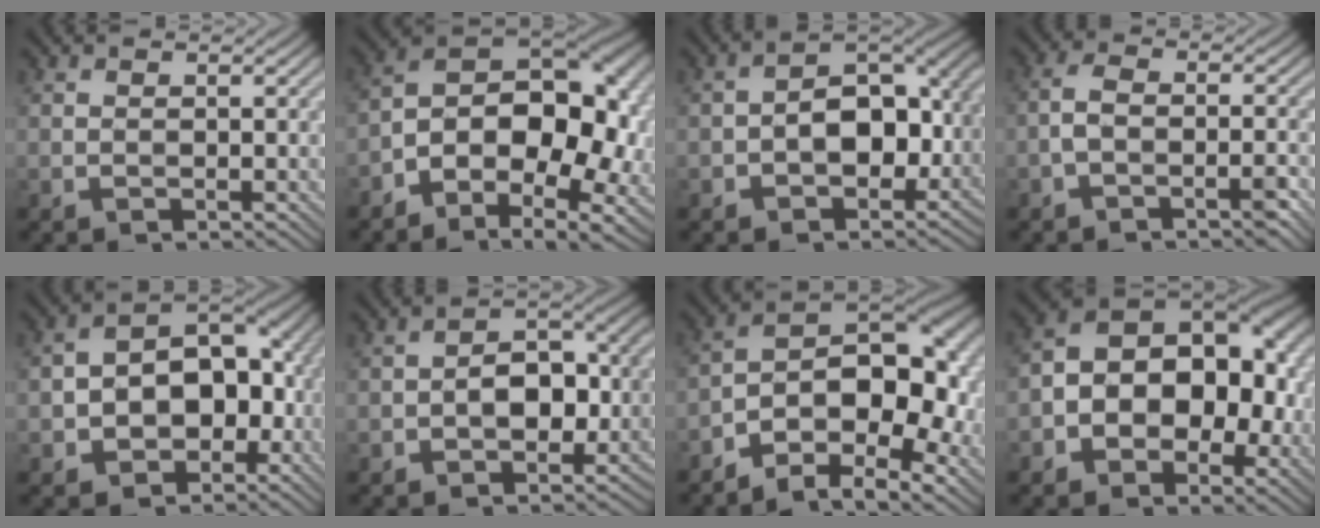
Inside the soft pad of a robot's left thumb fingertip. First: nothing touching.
{"total": 16.6, "force": [-4.2, 9.4, 13.0], "torque": [-0.214, -0.004, -0.061]}
{"total": 9.7, "force": [-2.5, 6.1, 7.2], "torque": [-0.101, -0.001, -0.049]}
{"total": 4.0, "force": [-2.0, 1.6, 3.0], "torque": [-0.058, 0.008, -0.044]}
{"total": 13.9, "force": [-2.4, 9.2, 10.1], "torque": [-0.154, -0.005, -0.042]}
{"total": 6.7, "force": [-2.1, 4.1, 4.8], "torque": [-0.060, 0.004, -0.041]}
{"total": 13.9, "force": [-5.5, 6.5, 11.0], "torque": [-0.163, -0.002, -0.100]}
{"total": 13.3, "force": [-1.4, 9.2, 9.6], "torque": [-0.141, -0.001, -0.029]}